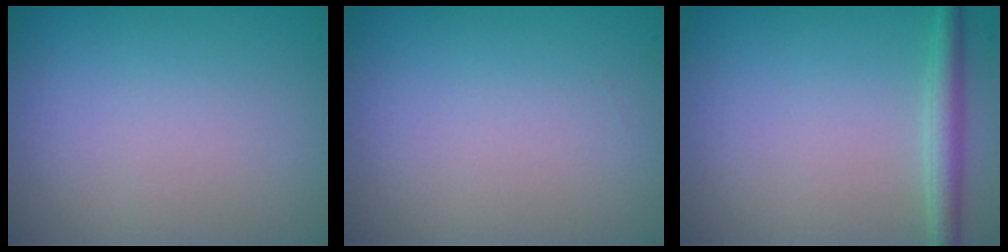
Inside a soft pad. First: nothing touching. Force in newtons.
{"total": 0.0}
{"total": 2.4, "press": 2.4, "slide": 0.1}